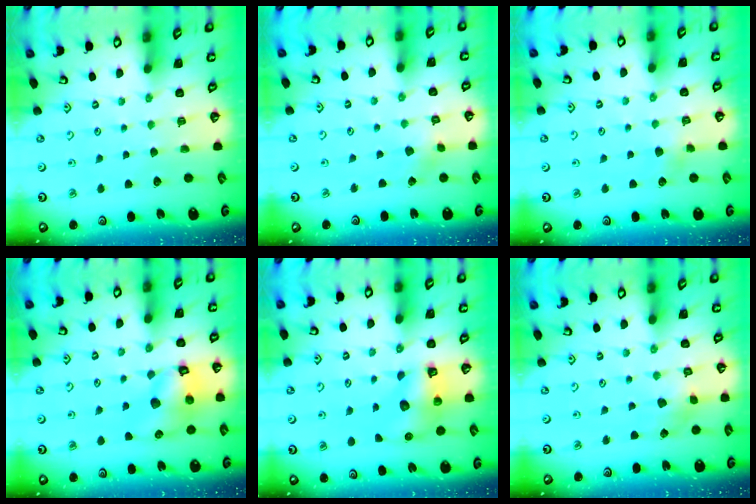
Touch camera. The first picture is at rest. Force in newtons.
{"total": 2.5, "press": 2.4, "slide": 0.2}
{"total": 3.4, "press": 3.3, "slide": 0.3}
{"total": 12.0, "press": 11.9, "slide": 1.6}
{"total": 8.5, "press": 8.4, "slide": 0.7}
{"total": 3.3, "press": 3.3, "slide": 0.4}